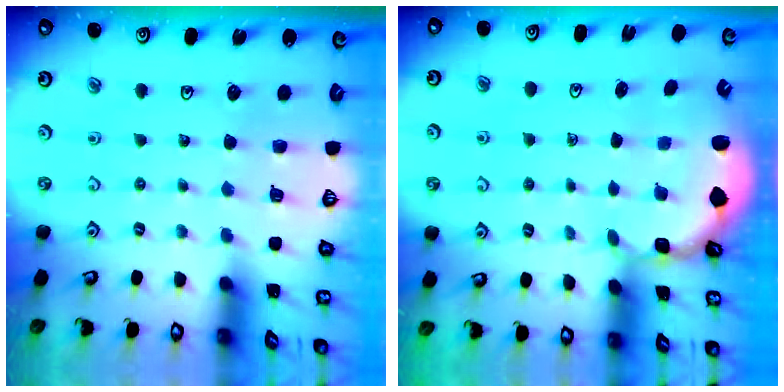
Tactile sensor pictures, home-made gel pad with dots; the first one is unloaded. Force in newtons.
{"total": 2.9, "press": 1.9, "slide": 2.2}